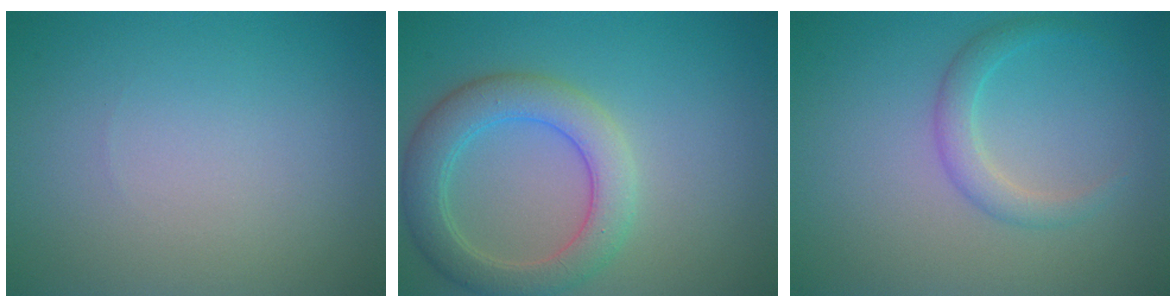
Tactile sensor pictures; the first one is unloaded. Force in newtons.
{"total": 5.0, "press": 5.0, "slide": 0.5}
{"total": 2.0, "press": 2.0, "slide": 0.1}